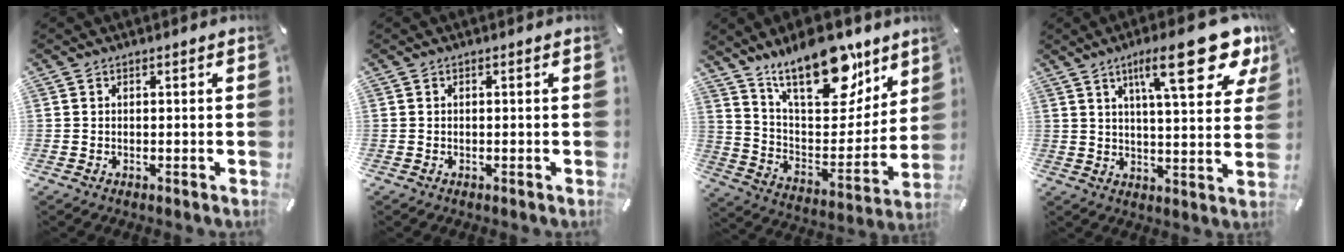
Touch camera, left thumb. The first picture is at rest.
{"total": 0.0}
{"total": 22.7, "force": [16.6, 9.9, 11.9], "torque": [-0.189, -0.109, 0.290]}
{"total": 20.4, "force": [10.4, 6.1, 16.5], "torque": [-0.239, -0.048, 0.154]}